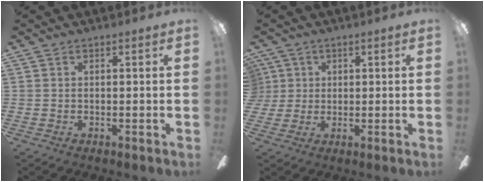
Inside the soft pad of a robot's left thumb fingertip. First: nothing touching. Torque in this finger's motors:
{"motor_torque": [2.82, 2.19, 1.76, -1.00, 0.54]}